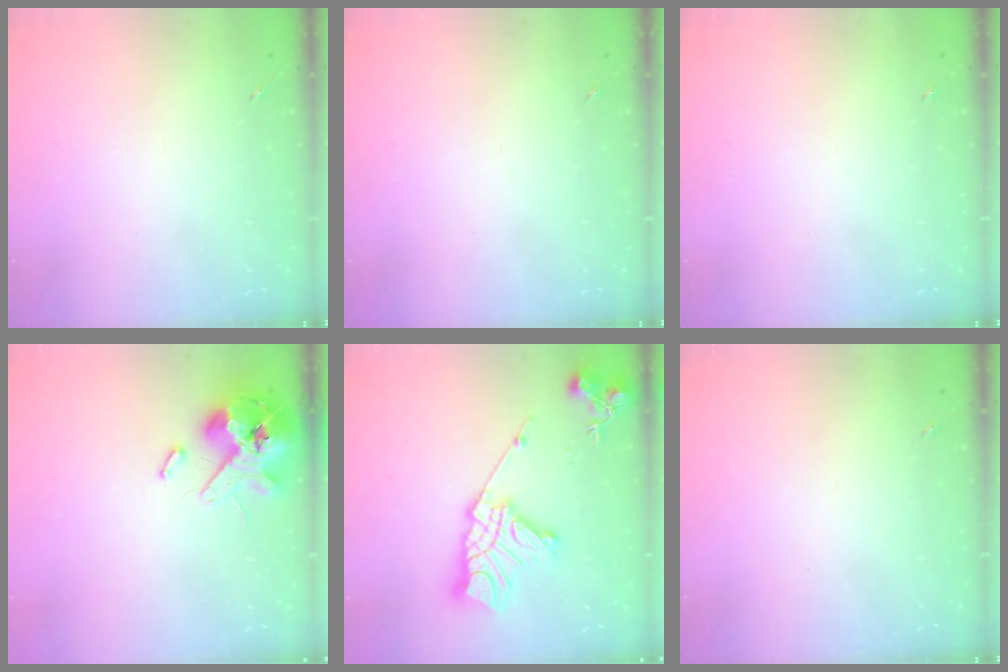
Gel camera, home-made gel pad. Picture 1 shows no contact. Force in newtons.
{"total": 0.0}
{"total": 0.0}
{"total": 13.3, "press": 13.1, "slide": 2.2}
{"total": 20.3, "press": 20.3, "slide": 1.8}
{"total": 0.0}